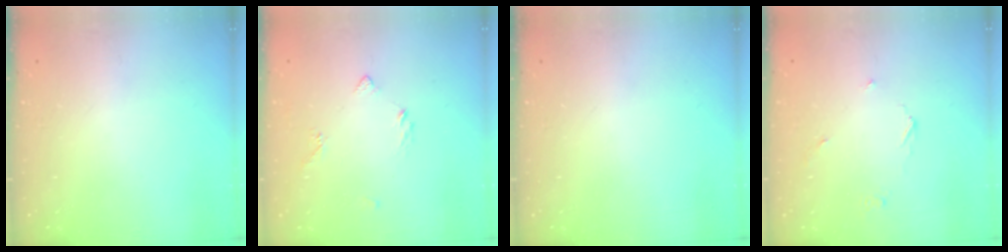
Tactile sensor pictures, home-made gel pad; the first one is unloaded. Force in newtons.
{"total": 3.4, "press": 3.3, "slide": 0.6}
{"total": 0.0}
{"total": 2.6, "press": 2.6, "slide": 0.5}